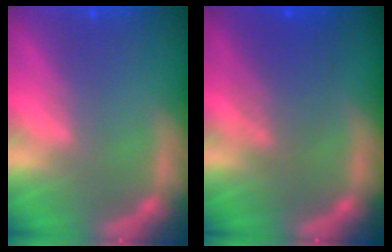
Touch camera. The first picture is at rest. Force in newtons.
{"total": 4.6}